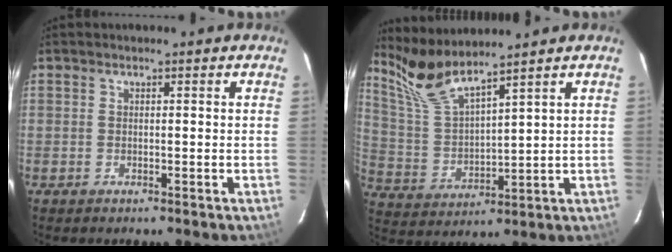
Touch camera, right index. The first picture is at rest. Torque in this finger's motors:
{"motor_torque": [-0.04, 0.57, 0.08, 0.08]}